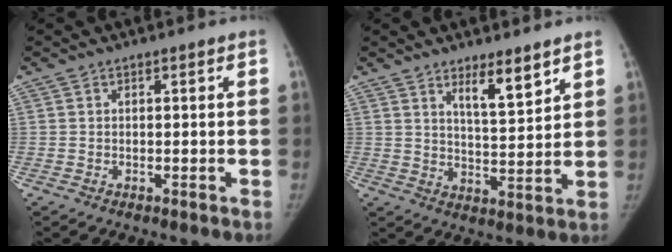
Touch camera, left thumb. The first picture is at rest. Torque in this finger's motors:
{"motor_torque": [0.15, 0.43, 0.29, 0.07, 0.15]}